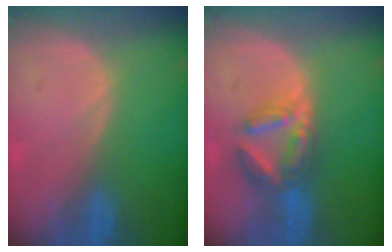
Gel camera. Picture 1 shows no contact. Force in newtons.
{"total": 7.0, "press": 6.2, "slide": 3.4}